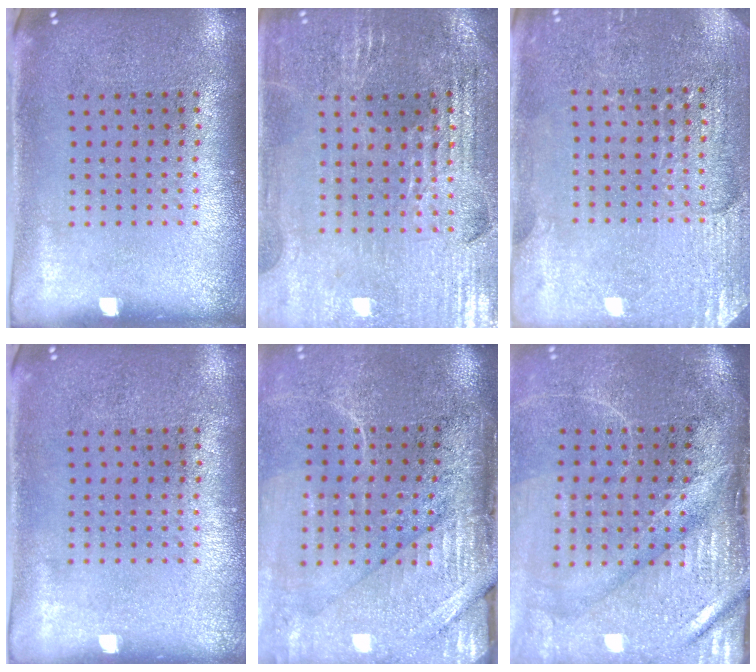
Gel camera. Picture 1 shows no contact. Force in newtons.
{"total": 2.8, "press": 2.8, "slide": 0.4}
{"total": 2.9, "press": 2.8, "slide": 0.3}
{"total": 0.0}
{"total": 4.2, "press": 3.6, "slide": 2.2}
{"total": 4.6, "press": 3.8, "slide": 2.5}